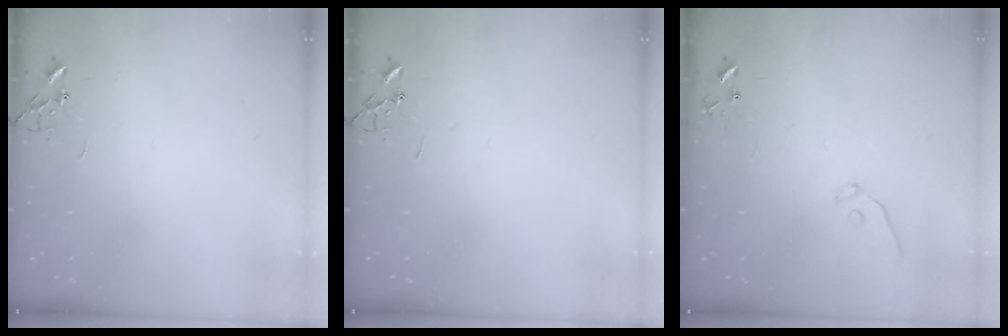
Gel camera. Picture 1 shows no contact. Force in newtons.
{"total": 0.0}
{"total": 7.4, "press": 7.4, "slide": 0.6}